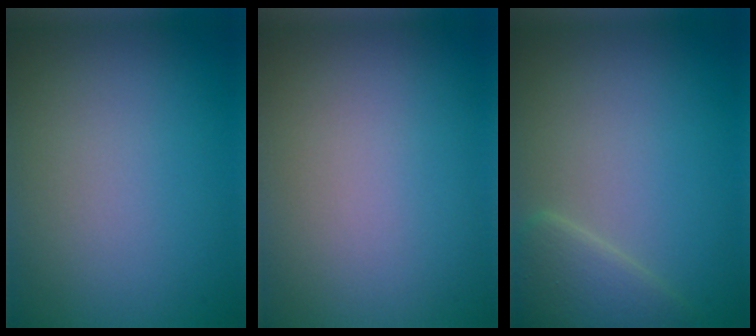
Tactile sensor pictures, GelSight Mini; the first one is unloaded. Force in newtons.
{"total": 0.0}
{"total": 2.7, "press": 2.6, "slide": 0.2}